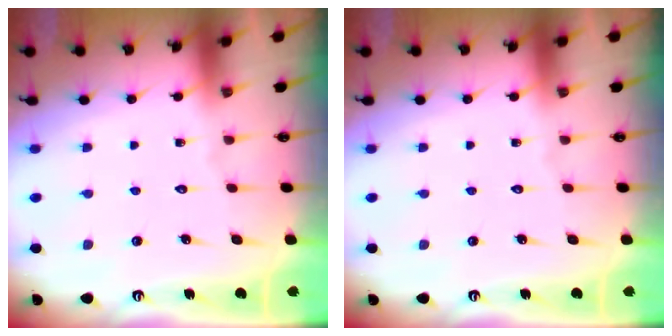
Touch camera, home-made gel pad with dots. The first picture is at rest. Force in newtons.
{"total": 0.0}